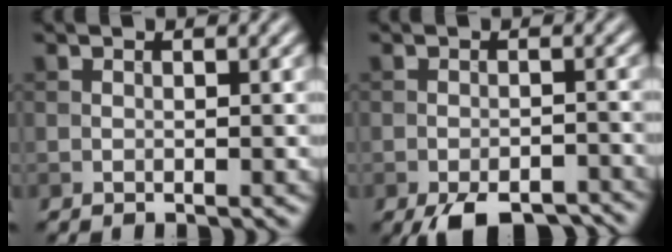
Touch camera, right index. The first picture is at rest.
{"total": 6.1, "force": [-4.7, 1.9, 3.4], "torque": [-0.048, -0.011, -0.067]}